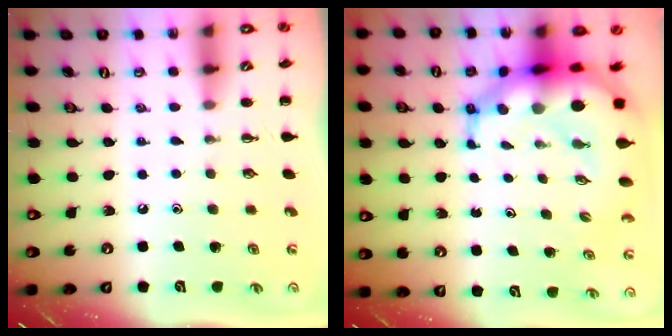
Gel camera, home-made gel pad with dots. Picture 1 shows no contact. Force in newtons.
{"total": 13.0, "press": 12.6, "slide": 3.1}